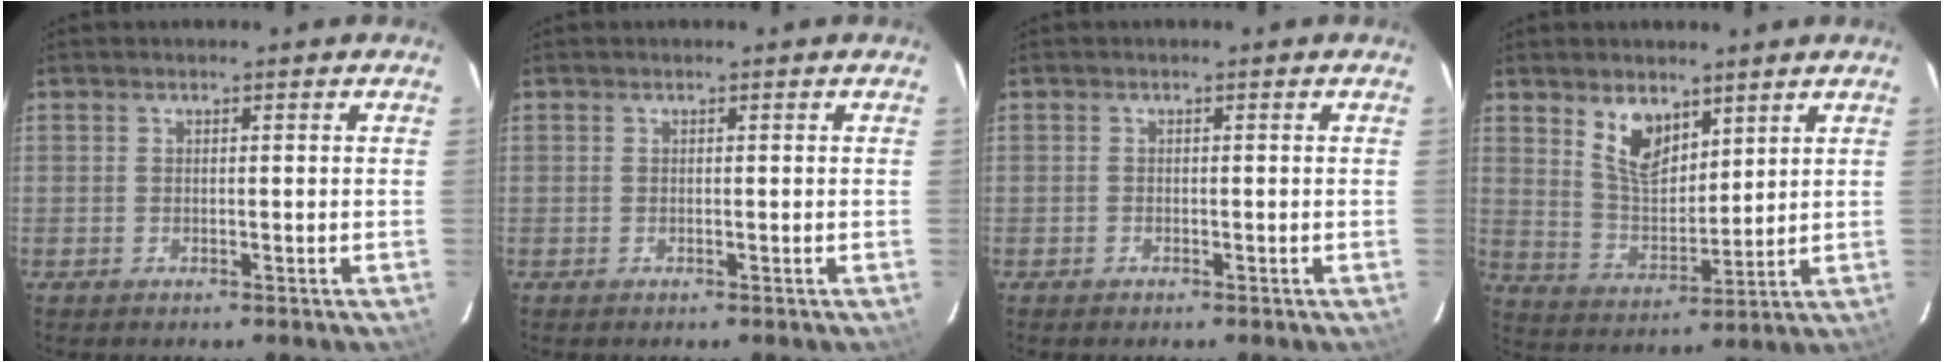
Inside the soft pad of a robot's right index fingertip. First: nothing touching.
{"total": 0.0}
{"total": 0.6, "force": [-0.5, 0.4, 0.0], "torque": [-0.002, 0.001, -0.010]}
{"total": 8.7, "force": [5.3, 4.6, 5.2], "torque": [-0.090, 0.003, 0.111]}